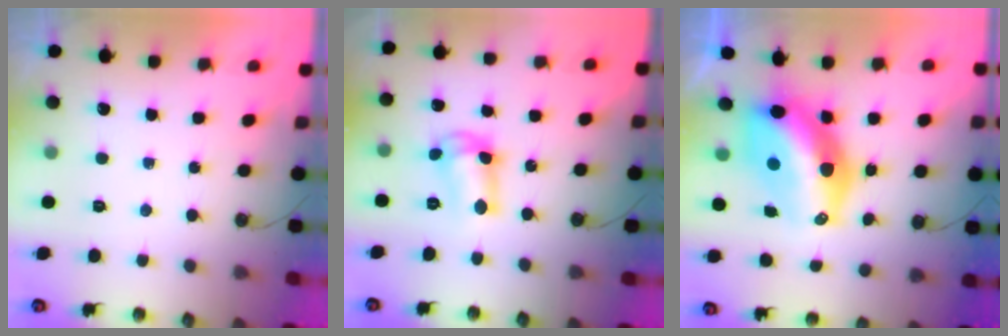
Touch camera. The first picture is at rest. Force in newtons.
{"total": 9.5, "press": 9.5, "slide": 0.4}
{"total": 16.5, "press": 16.4, "slide": 1.5}